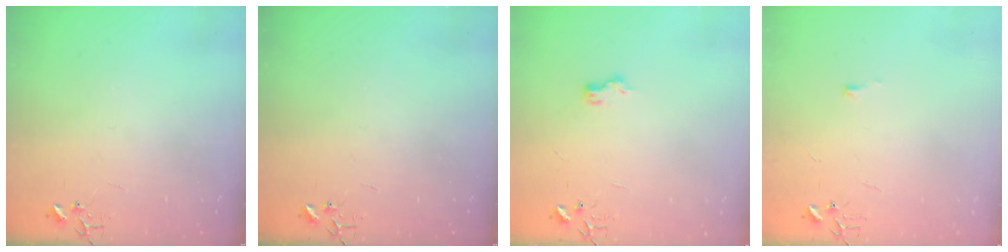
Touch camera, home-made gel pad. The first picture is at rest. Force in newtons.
{"total": 0.0}
{"total": 6.3, "press": 6.3, "slide": 0.8}
{"total": 3.4, "press": 3.4, "slide": 0.5}